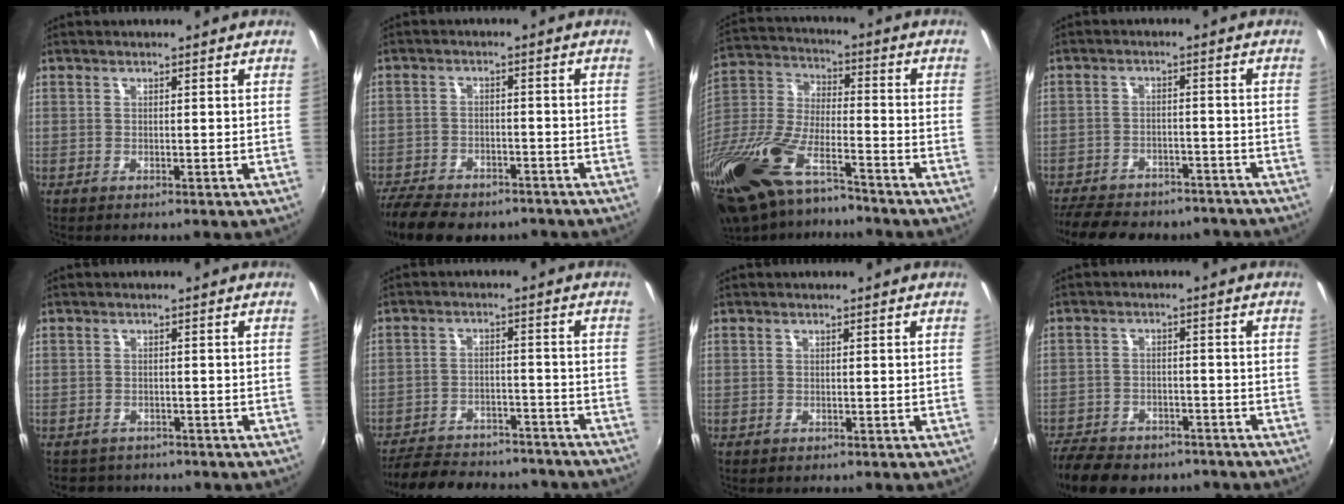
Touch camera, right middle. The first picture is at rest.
{"total": 14.6, "force": [-11.5, 6.1, 6.6], "torque": [-0.161, -0.025, -0.179]}
{"total": 23.5, "force": [-16.9, 7.4, 14.6], "torque": [-0.317, -0.045, -0.315]}
{"total": 18.0, "force": [-15.1, 6.9, 6.9], "torque": [-0.161, -0.004, -0.203]}
{"total": 3.3, "force": [-2.7, 1.9, 0.2], "torque": [-0.013, -0.005, -0.044]}
{"total": 21.1, "force": [-18.4, 6.9, 7.6], "torque": [-0.167, 0.010, -0.241]}
{"total": 0.0}
{"total": 15.2, "force": [-11.9, 7.0, 6.4], "torque": [-0.156, -0.012, -0.179]}